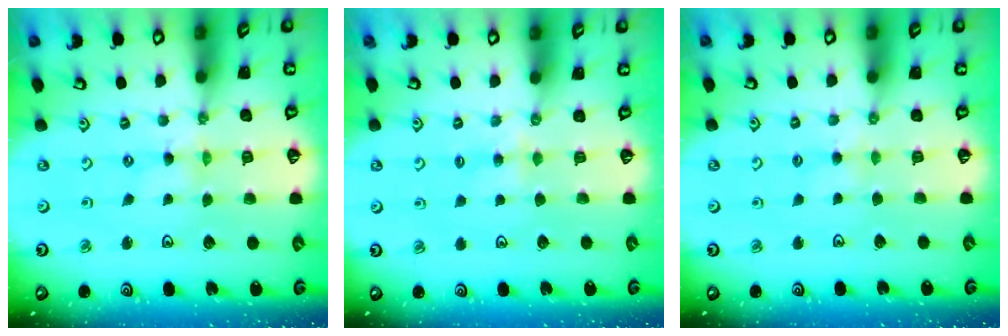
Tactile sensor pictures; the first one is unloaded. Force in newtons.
{"total": 3.3, "press": 3.2, "slide": 0.5}
{"total": 3.1, "press": 3.0, "slide": 0.4}